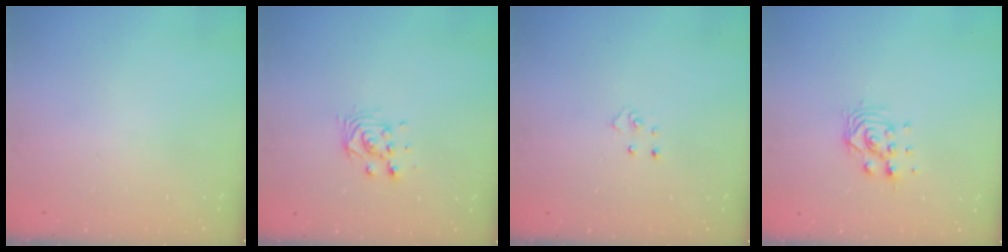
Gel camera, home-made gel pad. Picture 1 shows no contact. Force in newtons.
{"total": 5.0, "press": 5.0, "slide": 0.1}
{"total": 3.7, "press": 3.7, "slide": 0.3}
{"total": 6.1, "press": 6.1, "slide": 0.9}